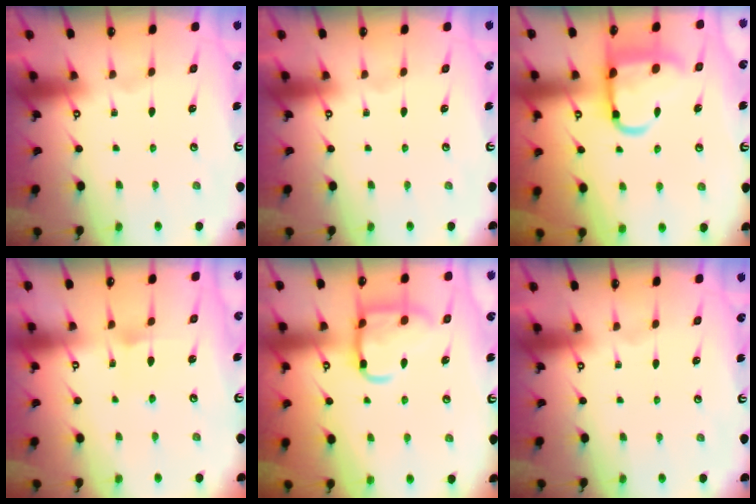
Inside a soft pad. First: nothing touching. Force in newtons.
{"total": 0.0}
{"total": 13.0, "press": 13.0, "slide": 1.2}
{"total": 5.0, "press": 4.9, "slide": 0.6}
{"total": 14.1, "press": 14.1, "slide": 1.3}
{"total": 0.0}